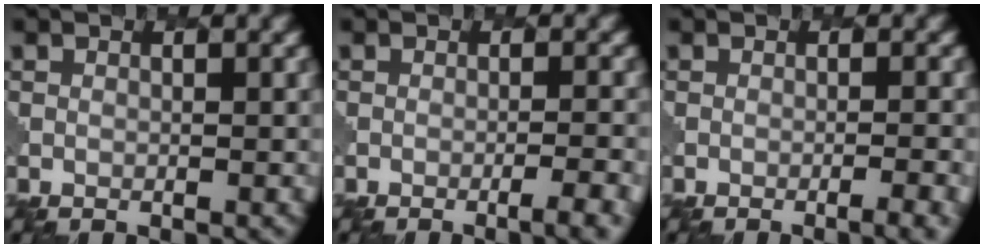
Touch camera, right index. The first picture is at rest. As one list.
[{"total": 4.0, "force": [-2.2, 1.1, 3.1], "torque": [-0.024, 0.015, -0.031]}, {"total": 3.6, "force": [-2.0, 1.0, 2.8], "torque": [-0.017, 0.015, -0.028]}]